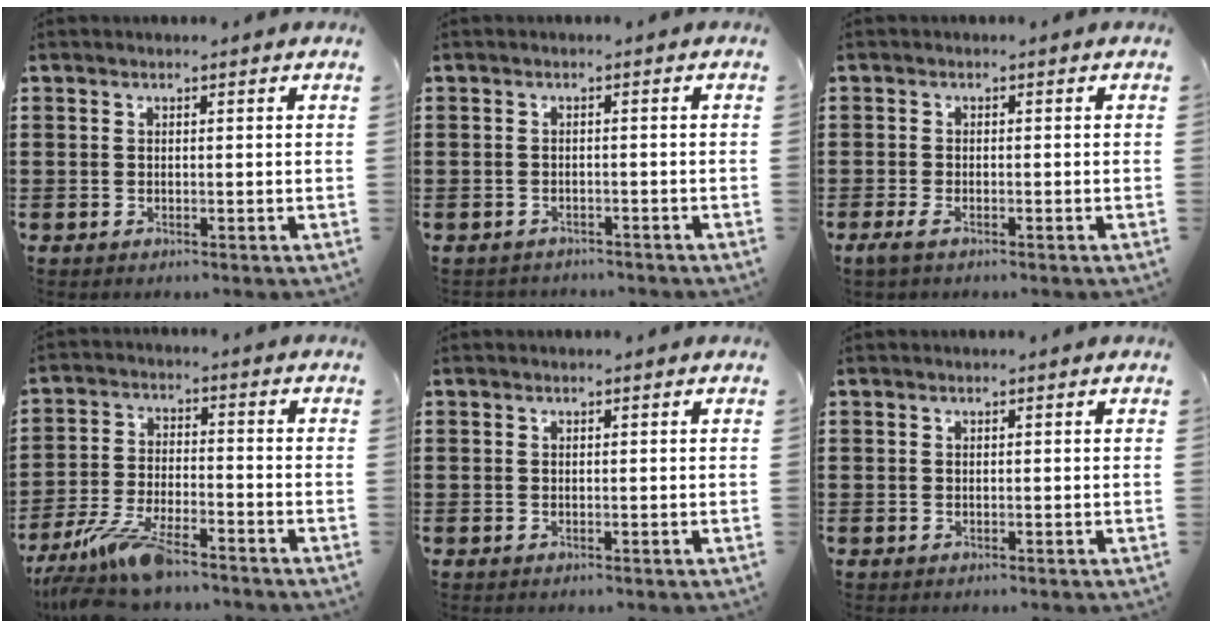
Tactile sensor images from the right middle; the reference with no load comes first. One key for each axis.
{"total": 1.3, "fx": -1.2, "fy": 0.3, "fz": -0.2, "tx": -0.001, "ty": -0.001, "tz": -0.027}
{"total": 1.5, "fx": -0.8, "fy": 0.5, "fz": 1.1, "tx": -0.029, "ty": -0.003, "tz": -0.019}
{"total": 9.1, "fx": -7.6, "fy": 1.8, "fz": 4.6, "tx": -0.109, "ty": 0.000, "tz": -0.150}
{"total": 0.0}
{"total": 0.0}